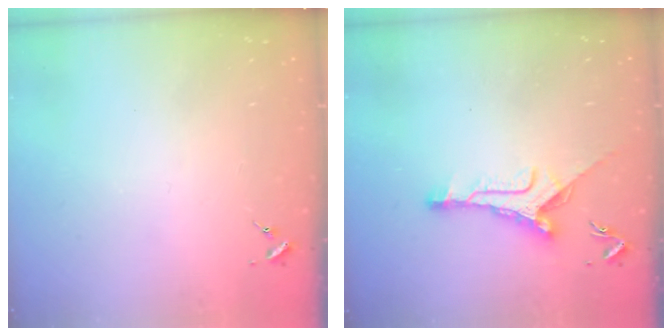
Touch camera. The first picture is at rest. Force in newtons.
{"total": 9.9, "press": 9.9, "slide": 0.4}